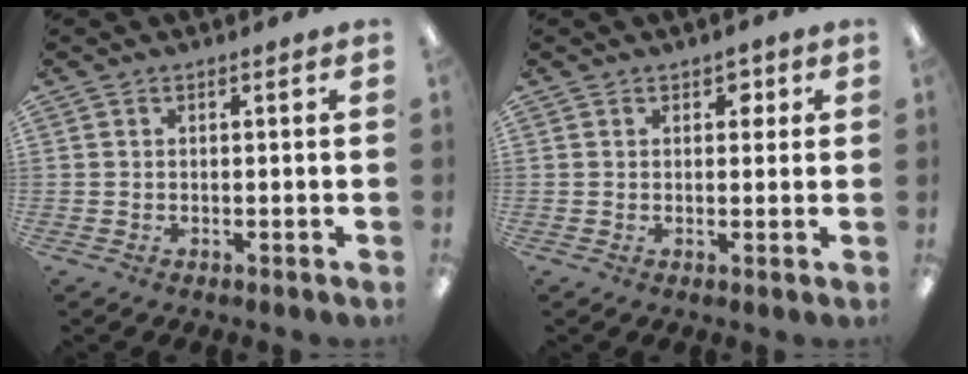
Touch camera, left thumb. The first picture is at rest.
{"total": 2.3, "force": [1.2, 1.6, 1.2], "torque": [0.000, -0.005, 0.015]}